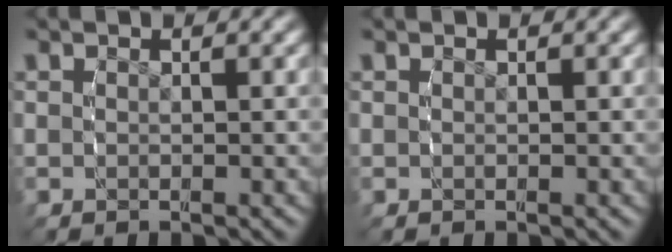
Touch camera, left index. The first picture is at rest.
{"total": 0.0}